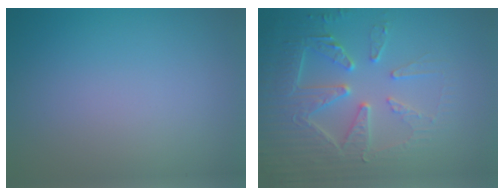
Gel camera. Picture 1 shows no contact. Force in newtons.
{"total": 6.2, "press": 5.4, "slide": 3.1}